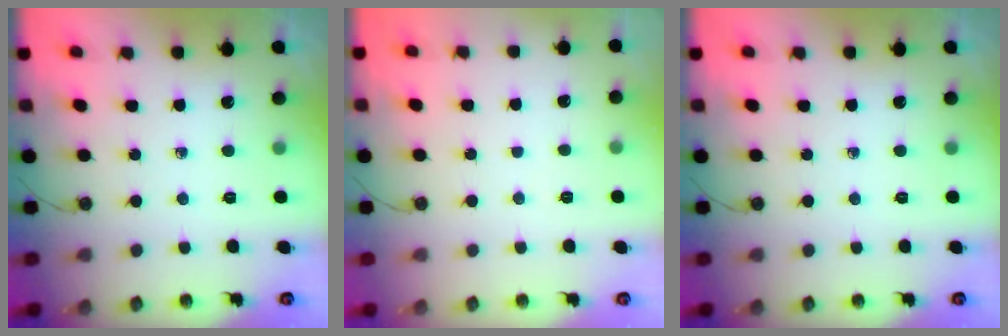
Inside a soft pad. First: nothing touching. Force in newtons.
{"total": 4.7, "press": 2.5, "slide": 3.9}
{"total": 0.0}